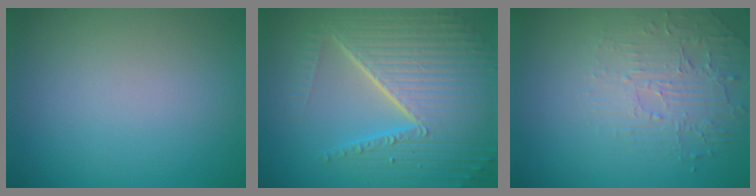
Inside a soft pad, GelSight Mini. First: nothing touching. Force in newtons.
{"total": 10.2, "press": 6.6, "slide": 7.8}
{"total": 2.2, "press": 1.7, "slide": 1.5}